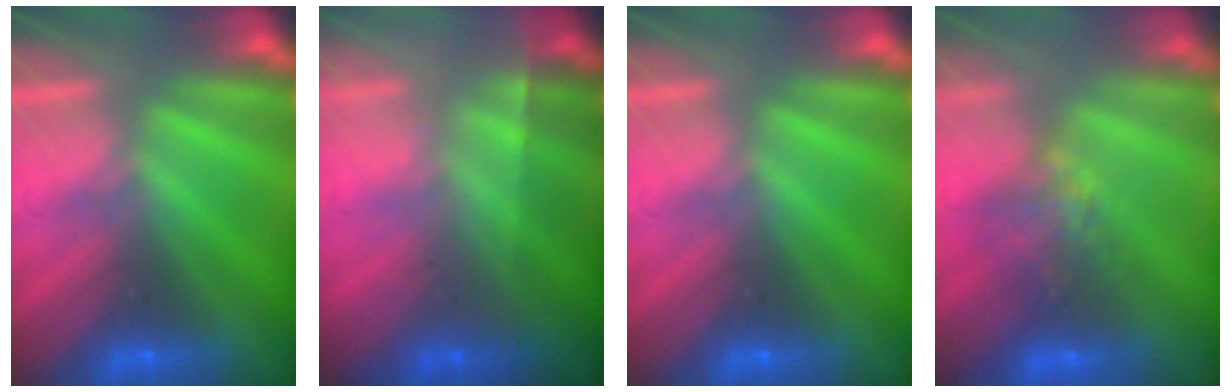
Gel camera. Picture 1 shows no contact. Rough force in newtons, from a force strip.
{"total": 1.8}
{"total": 0.0}
{"total": 7.8}